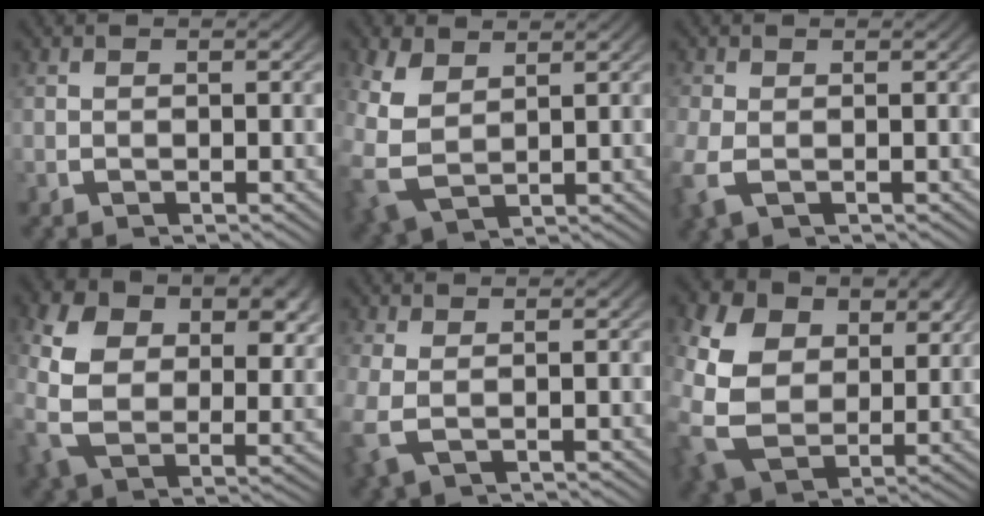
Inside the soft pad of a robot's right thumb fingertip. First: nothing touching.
{"total": 5.3, "force": [0.3, 4.1, 3.4], "torque": [-0.111, -0.032, 0.030]}
{"total": 2.1, "force": [-0.6, 1.3, 1.4], "torque": [-0.043, -0.007, -0.007]}
{"total": 9.0, "force": [0.9, 6.4, 6.3], "torque": [-0.153, -0.036, 0.031]}
{"total": 2.4, "force": [0.2, 1.4, 2.0], "torque": [-0.056, -0.006, 0.008]}
{"total": 12.5, "force": [-0.1, 9.8, 7.7], "torque": [-0.224, -0.067, 0.020]}